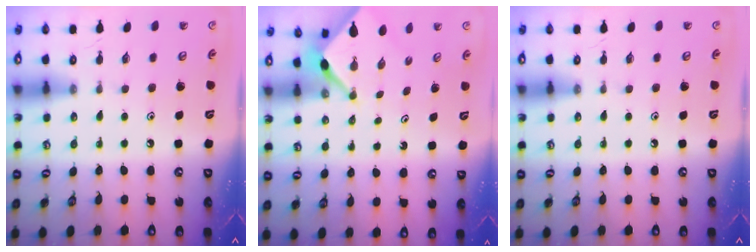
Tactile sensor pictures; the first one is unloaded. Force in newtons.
{"total": 2.6, "press": 2.5, "slide": 0.3}
{"total": 0.0}